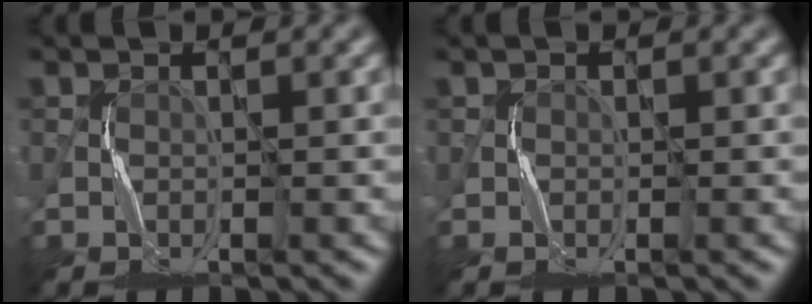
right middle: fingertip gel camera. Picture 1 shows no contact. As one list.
[{"total": 0.0}]